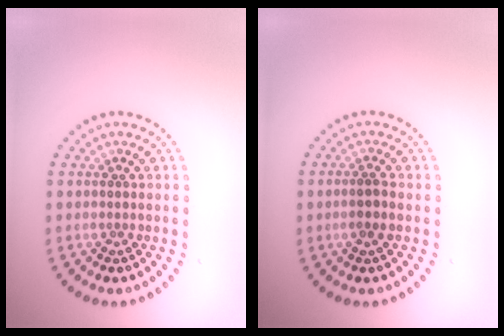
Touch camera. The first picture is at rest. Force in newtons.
{"total": 1.2, "press": 1.0, "slide": 0.6}